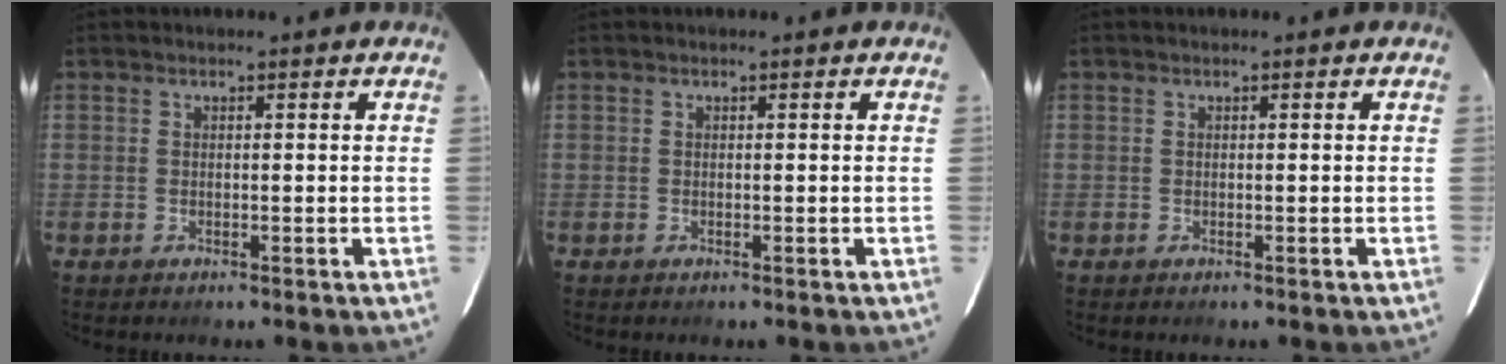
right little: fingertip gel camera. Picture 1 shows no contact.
{"total": 0.0}
{"total": 0.0}